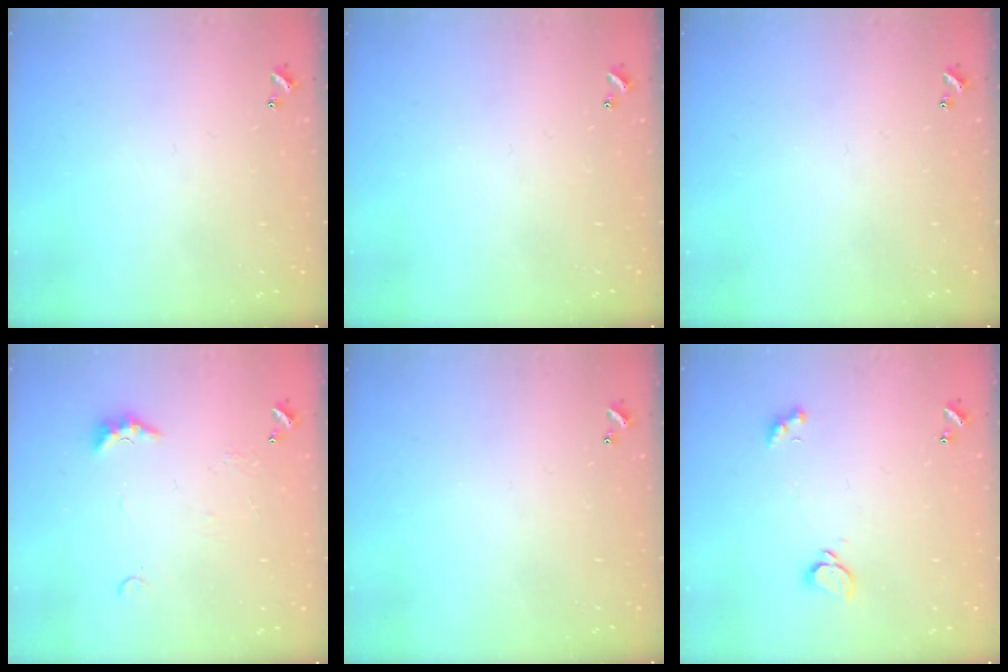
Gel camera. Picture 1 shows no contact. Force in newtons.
{"total": 0.0}
{"total": 0.0}
{"total": 3.9, "press": 3.8, "slide": 0.8}
{"total": 0.0}
{"total": 2.1, "press": 1.9, "slide": 0.9}